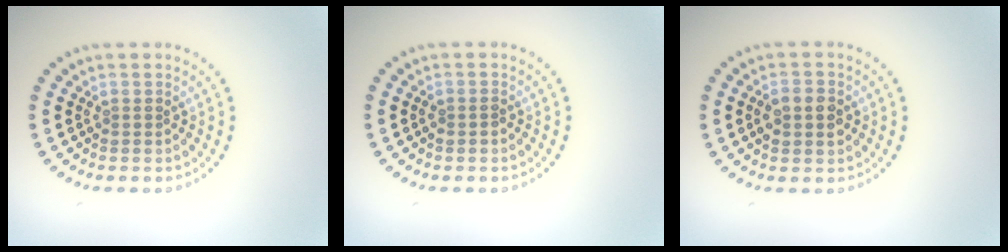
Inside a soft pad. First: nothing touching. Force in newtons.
{"total": 0.8, "press": 0.8, "slide": 0.2}
{"total": 3.0, "press": 3.0, "slide": 0.1}